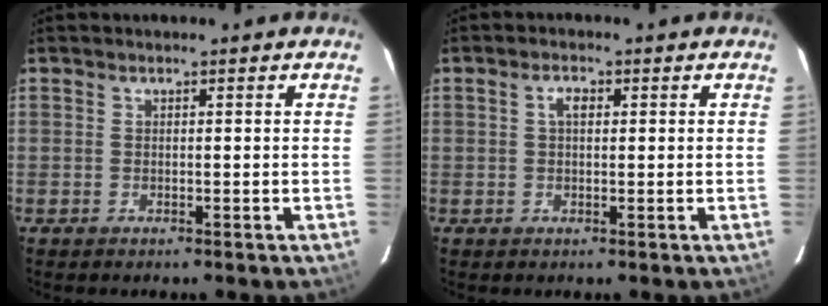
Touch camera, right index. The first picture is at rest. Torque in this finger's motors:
{"motor_torque": [0.08, -0.02, 0.05, 0.04]}